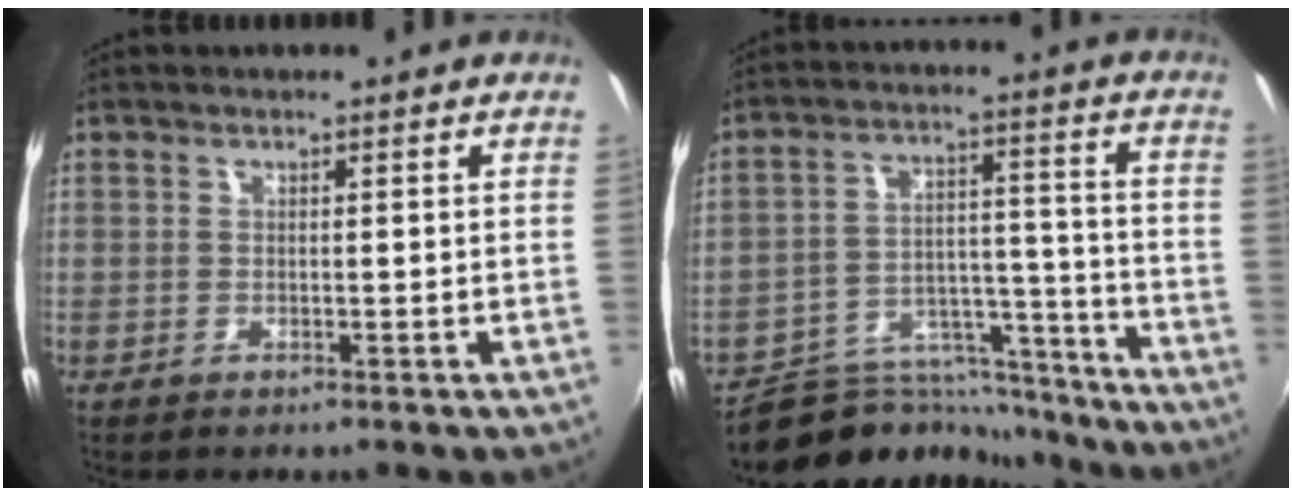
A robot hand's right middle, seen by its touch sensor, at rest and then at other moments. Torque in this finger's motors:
{"motor_torque": [-0.01, -0.40, -0.66, -0.17]}